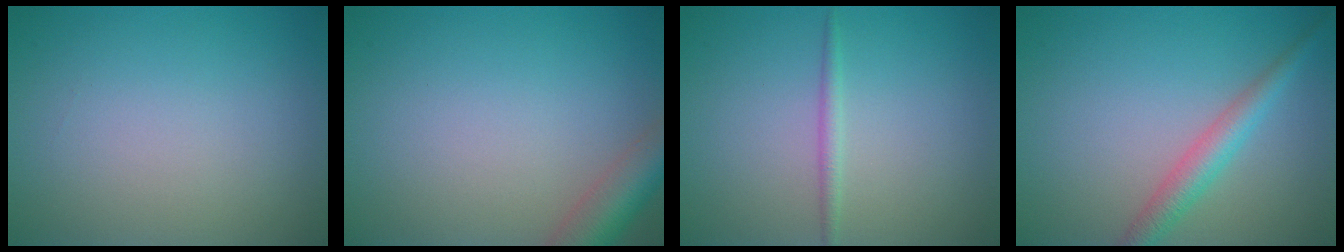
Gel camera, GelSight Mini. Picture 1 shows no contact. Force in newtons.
{"total": 4.2, "press": 4.2, "slide": 0.2}
{"total": 1.1, "press": 1.1, "slide": 0.1}
{"total": 2.9, "press": 2.9, "slide": 0.1}